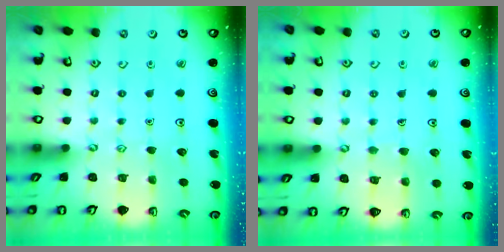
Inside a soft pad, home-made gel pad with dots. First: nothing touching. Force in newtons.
{"total": 4.7, "press": 4.7, "slide": 0.3}